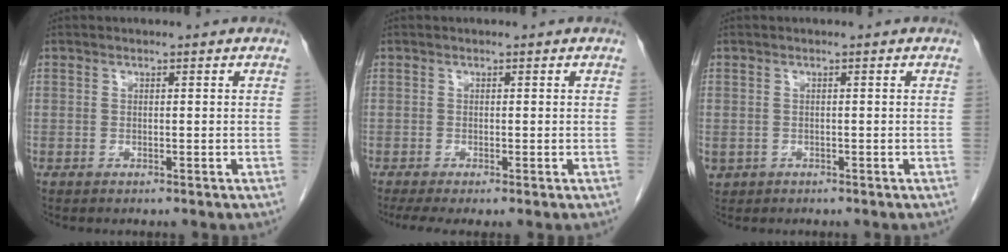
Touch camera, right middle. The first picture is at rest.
{"total": 3.4, "force": [-2.3, 0.4, 2.5], "torque": [-0.045, -0.014, -0.039]}
{"total": 1.7, "force": [-0.8, 1.5, 0.3], "torque": [-0.008, 0.002, -0.007]}